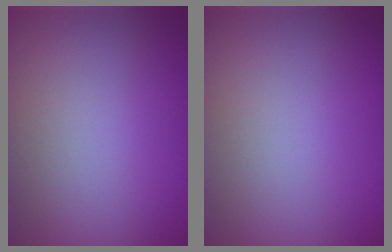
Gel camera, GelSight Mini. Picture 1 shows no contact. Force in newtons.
{"total": 0.0}